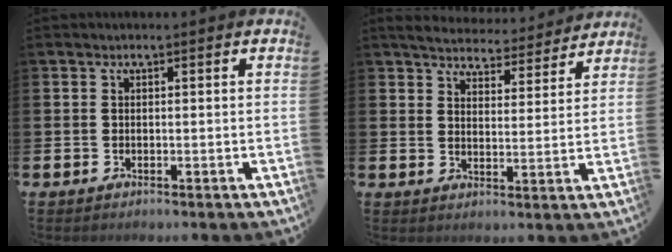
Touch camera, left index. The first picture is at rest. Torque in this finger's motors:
{"motor_torque": [1.11, -1.03, 0.11, 0.02]}